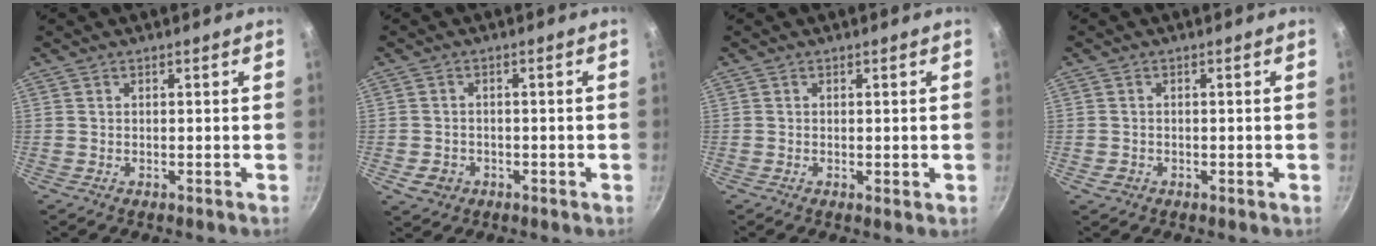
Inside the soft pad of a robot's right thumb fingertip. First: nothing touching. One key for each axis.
{"total": 3.9, "fx": -1.3, "fy": 3.3, "fz": 1.6, "tx": -0.019, "ty": 0.014, "tz": -0.013}
{"total": 1.3, "fx": -0.2, "fy": 0.6, "fz": 1.2, "tx": -0.017, "ty": -0.003, "tz": -0.003}
{"total": 1.7, "fx": -0.6, "fy": 1.4, "fz": 0.8, "tx": -0.011, "ty": 0.003, "tz": -0.008}